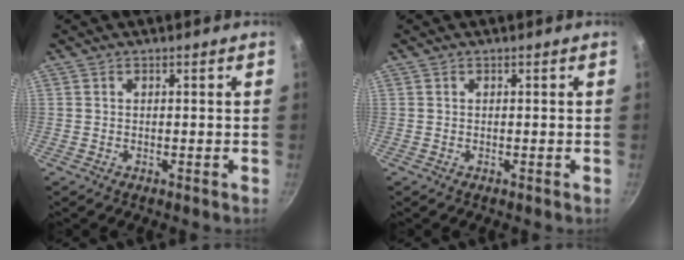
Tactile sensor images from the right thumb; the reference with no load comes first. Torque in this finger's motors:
{"motor_torque": [0.00, 0.00, 0.01, 0.00, 0.00]}